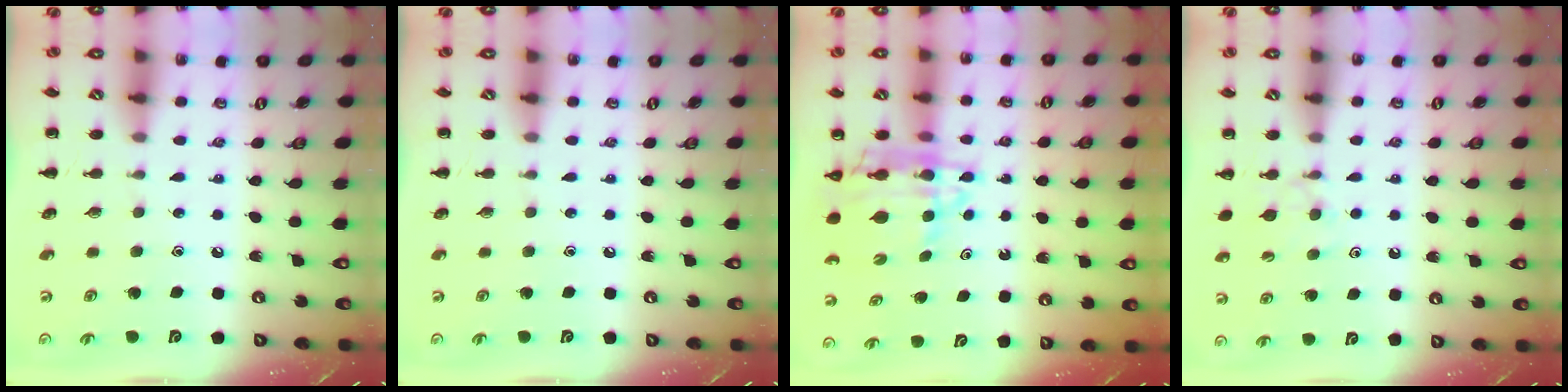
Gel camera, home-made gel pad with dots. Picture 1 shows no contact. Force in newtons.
{"total": 0.0}
{"total": 9.1, "press": 8.6, "slide": 3.1}
{"total": 6.4, "press": 6.2, "slide": 1.7}